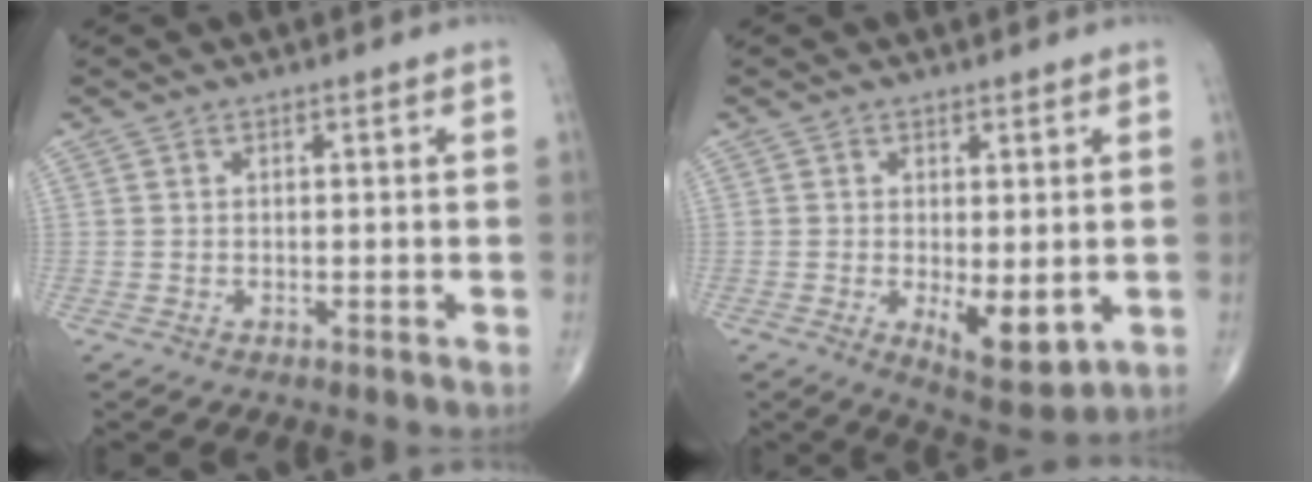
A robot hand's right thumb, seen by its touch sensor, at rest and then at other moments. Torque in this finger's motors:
{"motor_torque": [0.06, 1.32, 0.04, -0.07, 0.23]}